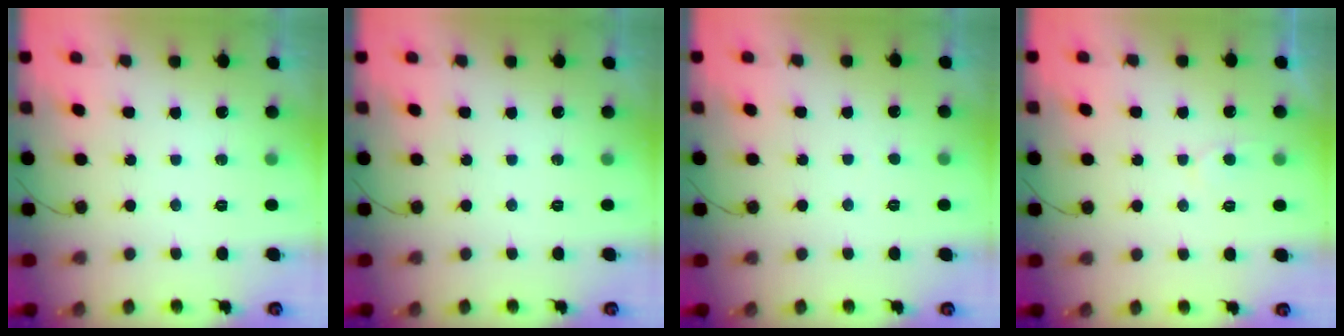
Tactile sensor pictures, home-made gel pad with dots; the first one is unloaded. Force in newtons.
{"total": 0.0}
{"total": 0.5, "press": 0.5, "slide": 0.1}
{"total": 6.1, "press": 6.0, "slide": 0.6}